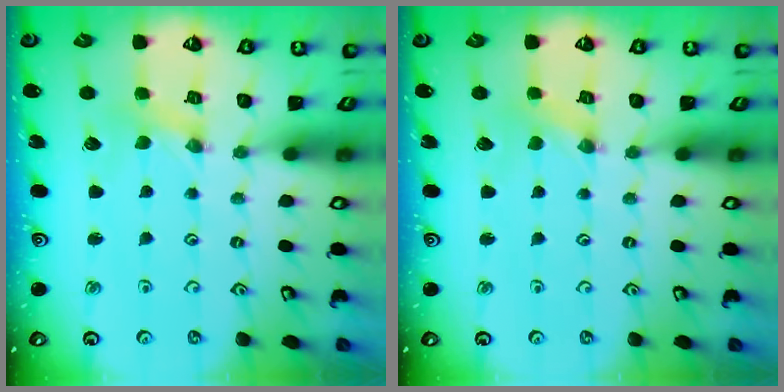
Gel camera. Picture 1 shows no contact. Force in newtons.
{"total": 0.0}